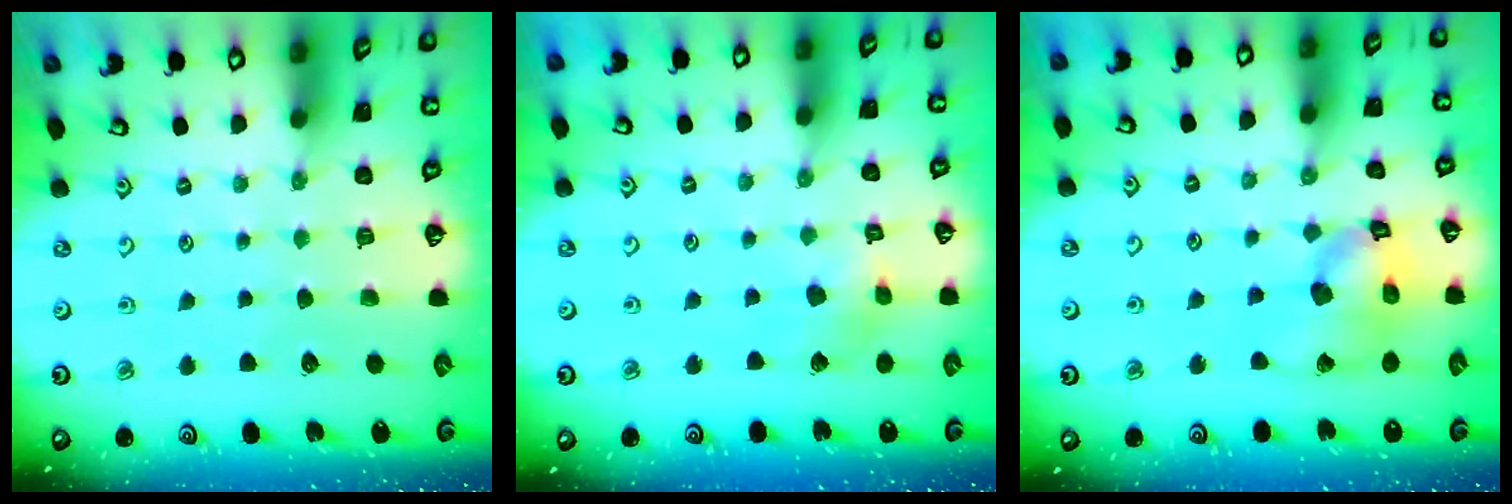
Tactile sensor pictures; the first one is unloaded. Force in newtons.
{"total": 6.2, "press": 6.2, "slide": 0.6}
{"total": 14.2, "press": 14.0, "slide": 2.1}